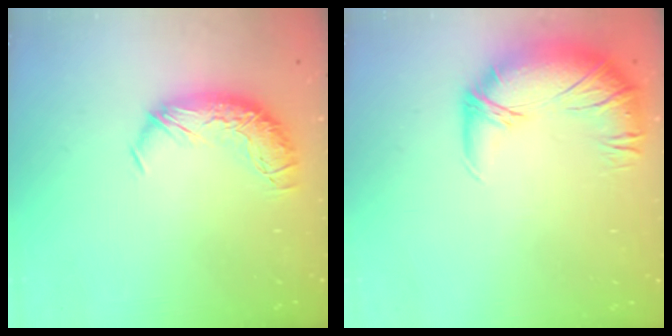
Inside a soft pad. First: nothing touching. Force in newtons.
{"total": 2.8, "press": 1.4, "slide": 2.5}